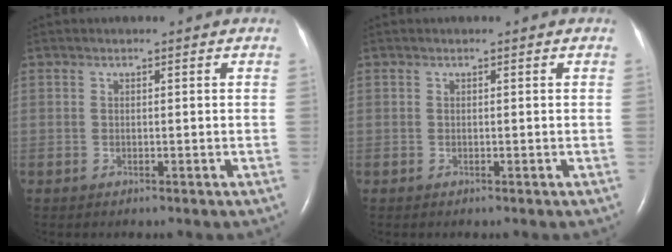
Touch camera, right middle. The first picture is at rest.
{"total": 0.0}